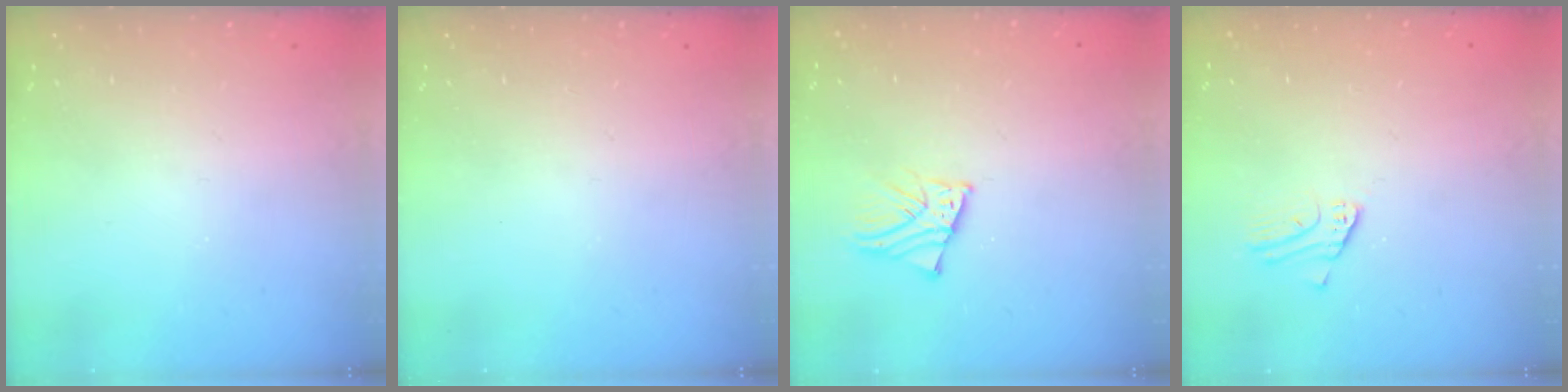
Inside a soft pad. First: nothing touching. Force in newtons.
{"total": 0.0}
{"total": 2.9, "press": 2.9, "slide": 0.2}
{"total": 2.0, "press": 2.0, "slide": 0.1}